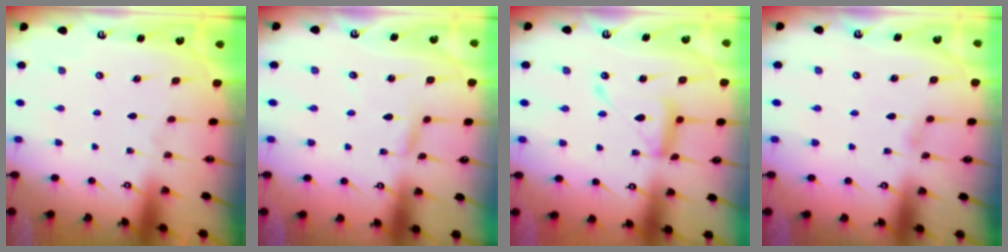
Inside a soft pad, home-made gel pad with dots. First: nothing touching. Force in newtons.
{"total": 2.0, "press": 2.0, "slide": 0.2}
{"total": 13.1, "press": 13.1, "slide": 1.1}
{"total": 2.9, "press": 2.9, "slide": 0.4}